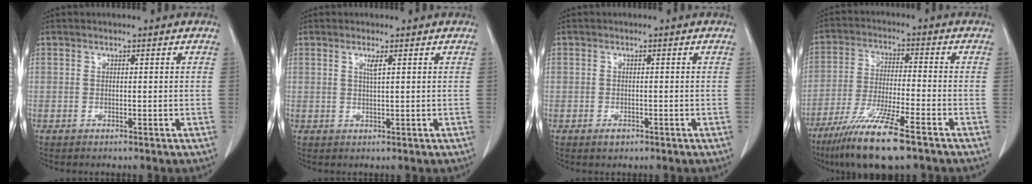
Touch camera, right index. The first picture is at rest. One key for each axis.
{"total": 1.4, "fx": 0.6, "fy": -0.2, "fz": 1.3, "tx": -0.028, "ty": -0.002, "tz": 0.011}
{"total": 1.3, "fx": -0.8, "fy": 0.8, "fz": 0.6, "tx": -0.010, "ty": 0.002, "tz": -0.007}
{"total": 12.8, "fx": -8.6, "fy": 0.9, "fz": 9.5, "tx": -0.184, "ty": -0.036, "tz": -0.151}